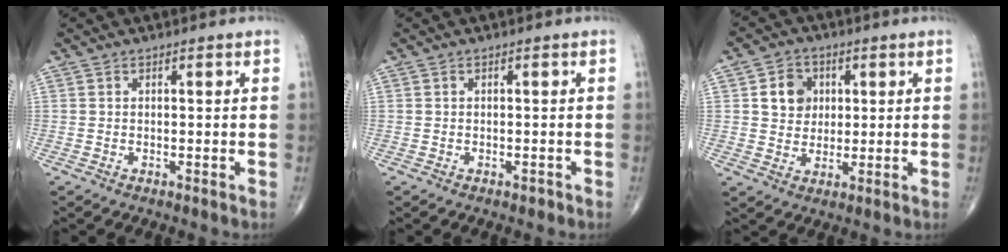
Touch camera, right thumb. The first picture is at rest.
{"total": 0.6, "force": [-0.4, 0.4, 0.3], "torque": [-0.001, 0.000, -0.007]}
{"total": 6.7, "force": [1.6, 5.8, 3.1], "torque": [-0.021, -0.003, 0.026]}